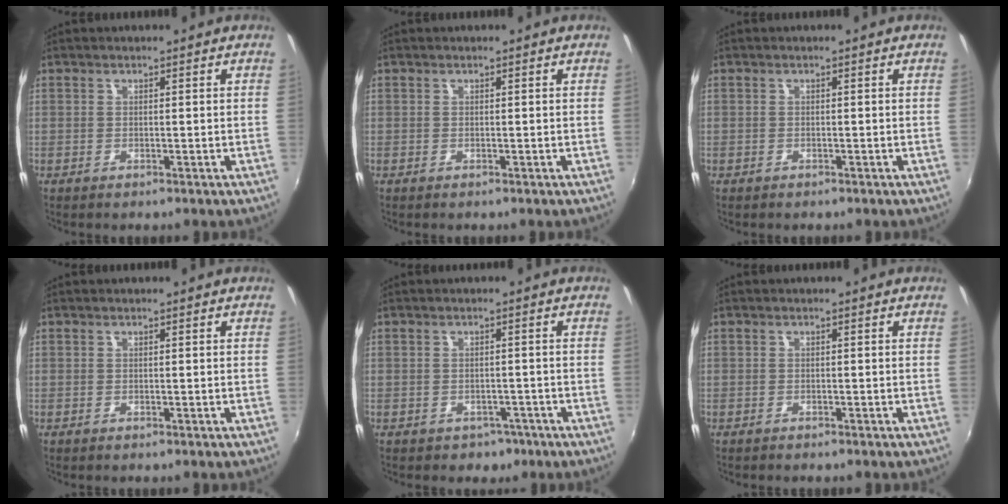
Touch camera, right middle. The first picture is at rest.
{"total": 0.0}
{"total": 0.6, "force": [-0.5, 0.4, 0.0], "torque": [-0.003, -0.002, -0.008]}
{"total": 0.0}
{"total": 3.6, "force": [-2.0, 2.8, 0.8], "torque": [-0.025, -0.001, -0.021]}
{"total": 0.8, "force": [-0.7, 0.3, 0.1], "torque": [-0.007, -0.002, -0.012]}